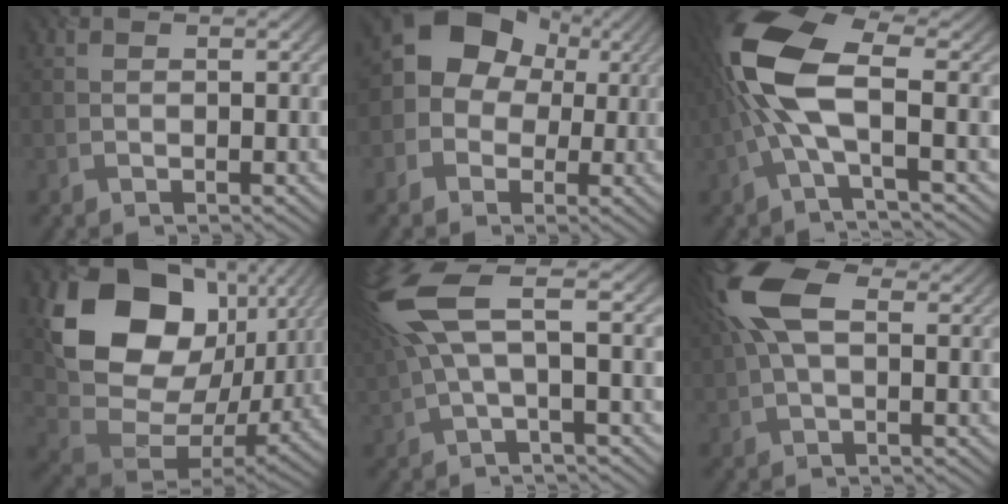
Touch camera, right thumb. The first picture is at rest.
{"total": 8.5, "force": [1.0, 7.5, 3.9], "torque": [-0.064, 0.000, -0.010]}
{"total": 10.6, "force": [-0.6, 3.7, 10.0], "torque": [-0.227, 0.020, -0.023]}
{"total": 18.0, "force": [6.4, 13.2, 10.4], "torque": [-0.229, -0.003, 0.138]}
{"total": 8.8, "force": [2.4, 2.1, 8.2], "torque": [-0.185, 0.023, 0.041]}
{"total": 9.3, "force": [3.0, 4.4, 7.6], "torque": [-0.195, 0.023, 0.049]}